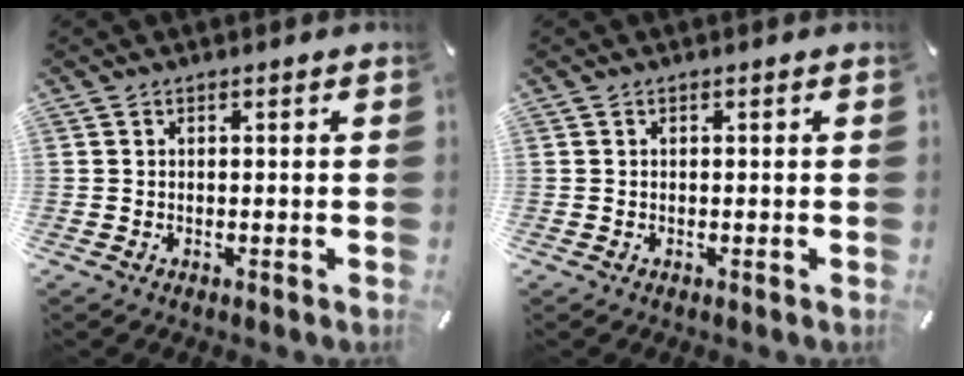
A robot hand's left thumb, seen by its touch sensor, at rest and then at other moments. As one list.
[{"total": 0.0}]